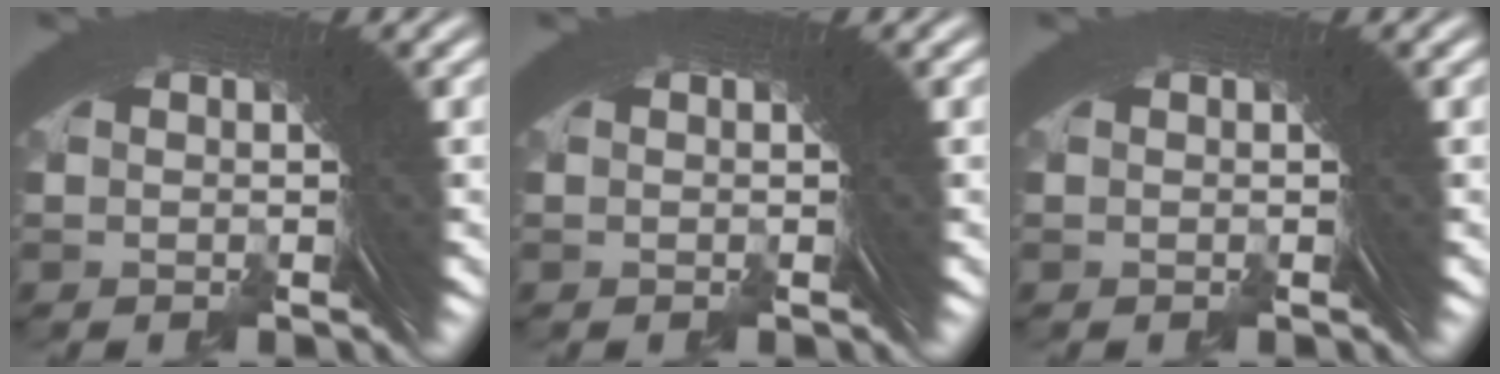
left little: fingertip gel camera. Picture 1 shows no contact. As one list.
[{"total": 0.0}, {"total": 0.0}]